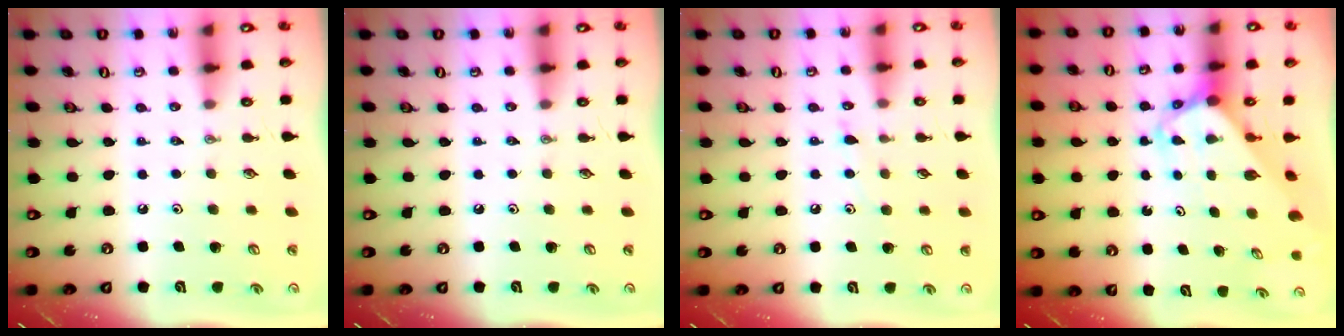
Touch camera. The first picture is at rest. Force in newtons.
{"total": 0.0}
{"total": 6.8, "press": 6.8, "slide": 0.6}
{"total": 3.0, "press": 3.0, "slide": 0.1}